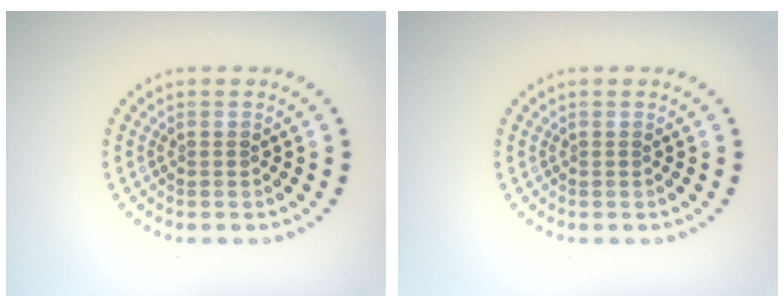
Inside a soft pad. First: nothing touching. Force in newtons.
{"total": 0.0}